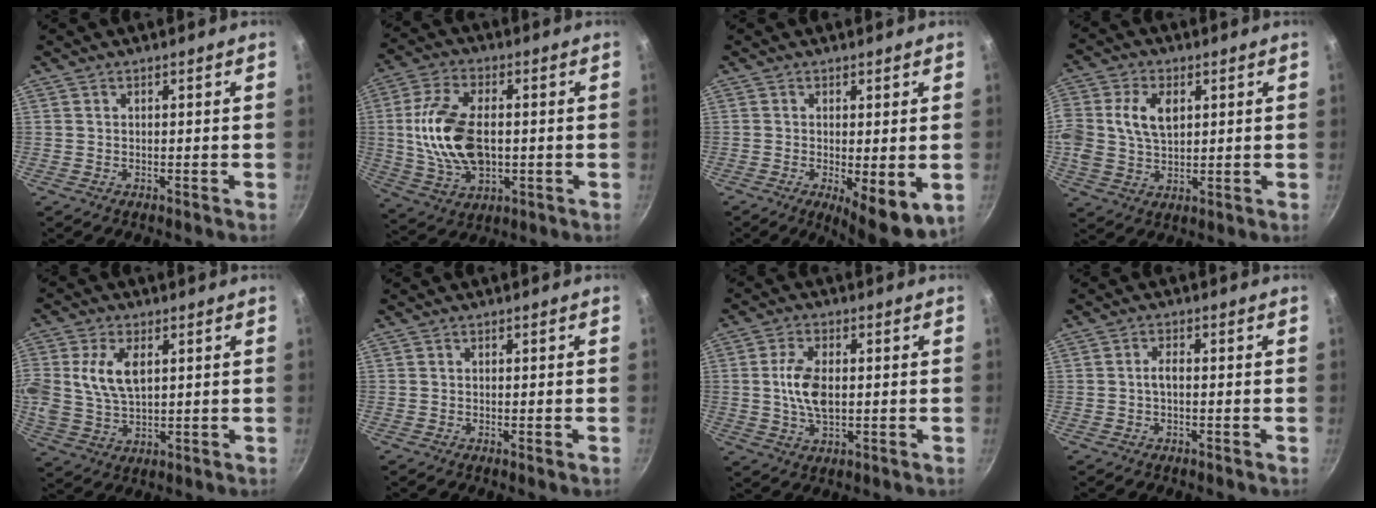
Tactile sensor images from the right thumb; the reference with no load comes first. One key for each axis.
{"total": 15.6, "fx": 0.3, "fy": 8.8, "fz": 12.9, "tx": -0.251, "ty": 0.001, "tz": 0.013}
{"total": 8.9, "fx": -2.4, "fy": 3.0, "fz": 8.1, "tx": -0.115, "ty": -0.023, "tz": -0.029}
{"total": 11.7, "fx": 2.7, "fy": 7.7, "fz": 8.4, "tx": -0.176, "ty": 0.002, "tz": 0.054}
{"total": 9.9, "fx": 2.4, "fy": 5.7, "fz": 7.7, "tx": -0.155, "ty": 0.000, "tz": 0.052}
{"total": 0.8, "fx": -0.2, "fy": 0.0, "fz": 0.8, "tx": -0.012, "ty": -0.002, "tz": -0.002}
{"total": 7.7, "fx": 0.4, "fy": 4.1, "fz": 6.5, "tx": -0.129, "ty": -0.001, "tz": 0.008}
{"total": 1.9, "fx": -0.3, "fy": 0.9, "fz": 1.6, "tx": -0.026, "ty": 0.007, "tz": -0.008}